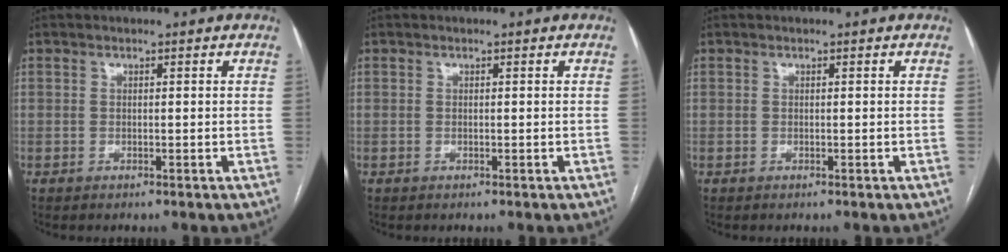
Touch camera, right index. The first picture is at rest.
{"total": 0.0}
{"total": 0.0}